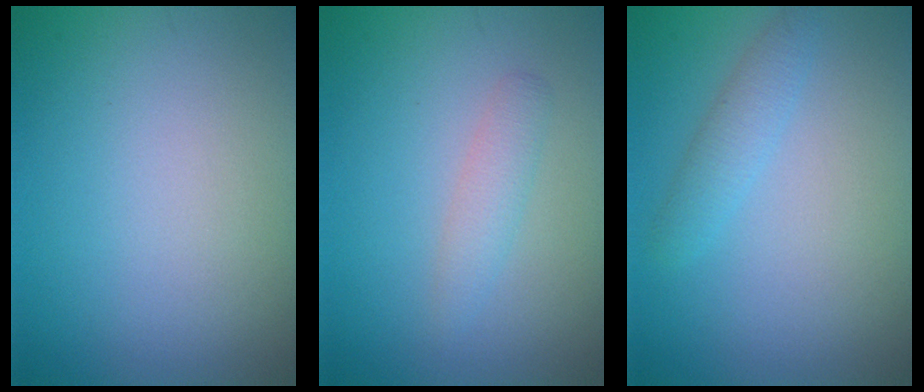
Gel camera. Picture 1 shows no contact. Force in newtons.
{"total": 1.1, "press": 1.1, "slide": 0.1}
{"total": 1.9, "press": 1.9, "slide": 0.1}